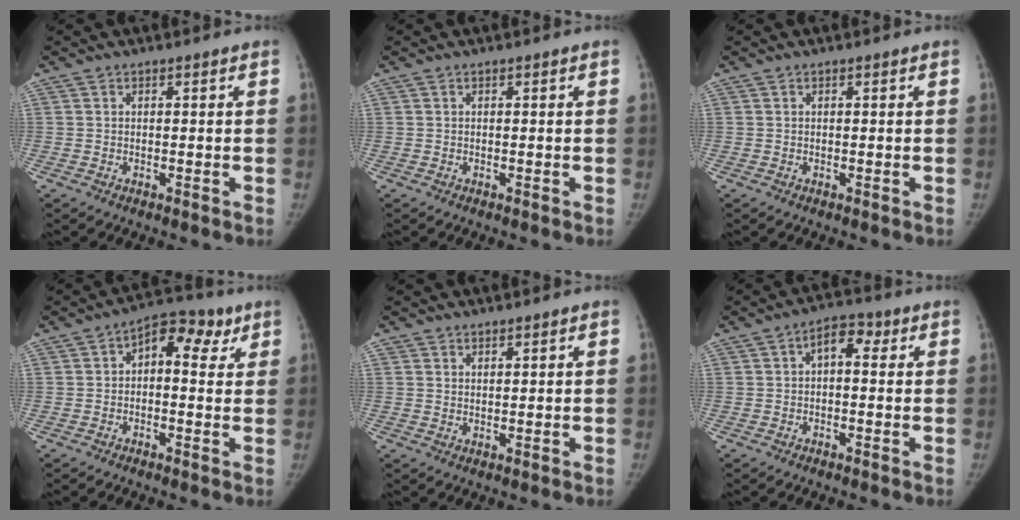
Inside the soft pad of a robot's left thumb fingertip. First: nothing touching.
{"total": 0.0}
{"total": 0.0}
{"total": 8.7, "force": [3.0, 5.3, 6.3], "torque": [-0.045, 0.017, 0.032]}
{"total": 1.3, "force": [1.2, 0.5, 0.2], "torque": [0.010, -0.009, 0.019]}
{"total": 4.8, "force": [1.0, 2.9, 3.7], "torque": [-0.033, 0.017, 0.006]}